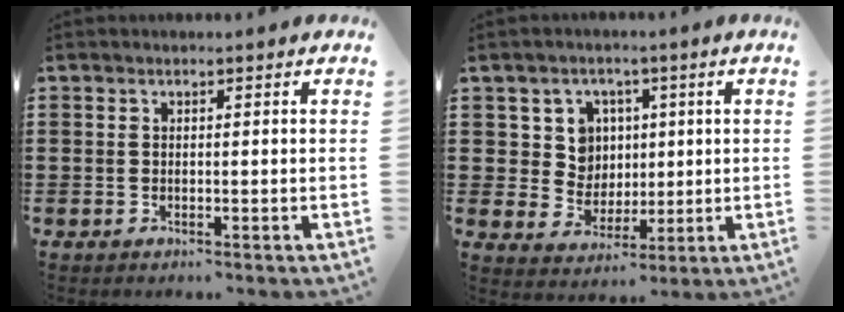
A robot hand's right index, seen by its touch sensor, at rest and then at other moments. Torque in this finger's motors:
{"motor_torque": [0.12, 0.14, 0.05, 0.00]}